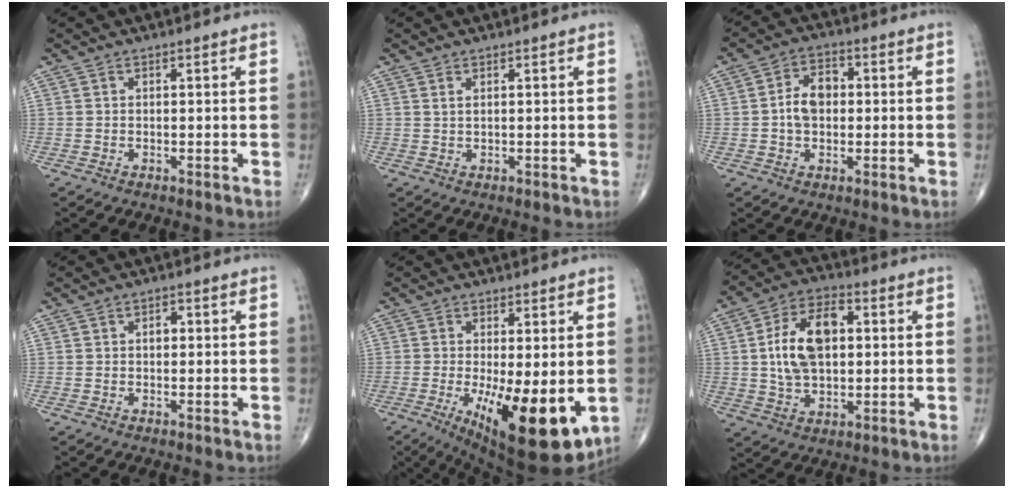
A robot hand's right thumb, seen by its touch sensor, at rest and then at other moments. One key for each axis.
{"total": 1.2, "fx": 0.6, "fy": 0.4, "fz": 0.9, "tx": -0.021, "ty": 0.000, "tz": 0.014}
{"total": 7.0, "fx": 0.0, "fy": 4.9, "fz": 5.1, "tx": -0.074, "ty": 0.018, "tz": -0.005}
{"total": 1.6, "fx": 0.1, "fy": 1.1, "fz": 1.1, "tx": -0.011, "ty": 0.004, "tz": -0.002}
{"total": 16.0, "fx": -3.5, "fy": 5.4, "fz": 14.6, "tx": -0.209, "ty": -0.031, "tz": -0.034}
{"total": 14.1, "fx": 1.6, "fy": 8.5, "fz": 11.2, "tx": -0.183, "ty": 0.013, "tz": 0.025}